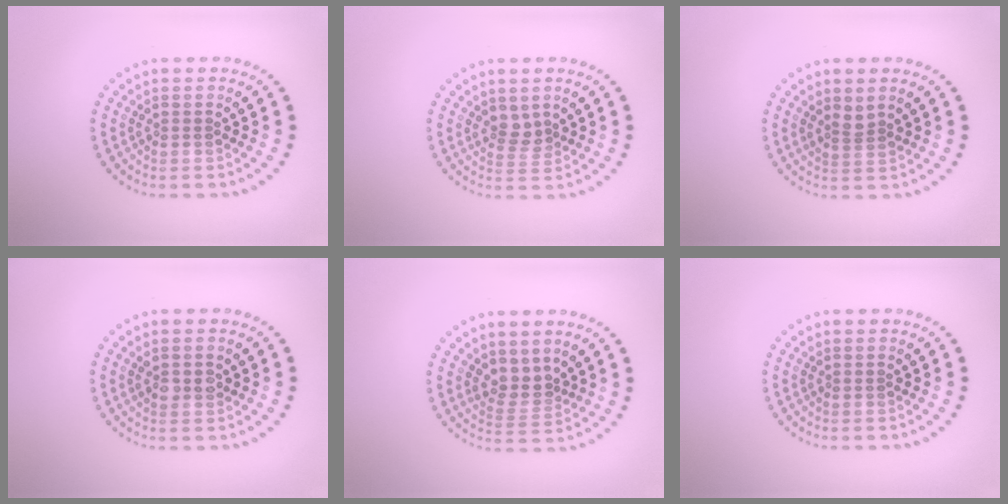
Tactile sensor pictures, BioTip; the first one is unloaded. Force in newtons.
{"total": 1.7, "press": 1.3, "slide": 1.1}
{"total": 1.4, "press": 1.1, "slide": 0.9}
{"total": 1.6, "press": 1.6, "slide": 0.3}
{"total": 2.5, "press": 2.0, "slide": 1.6}
{"total": 0.0}